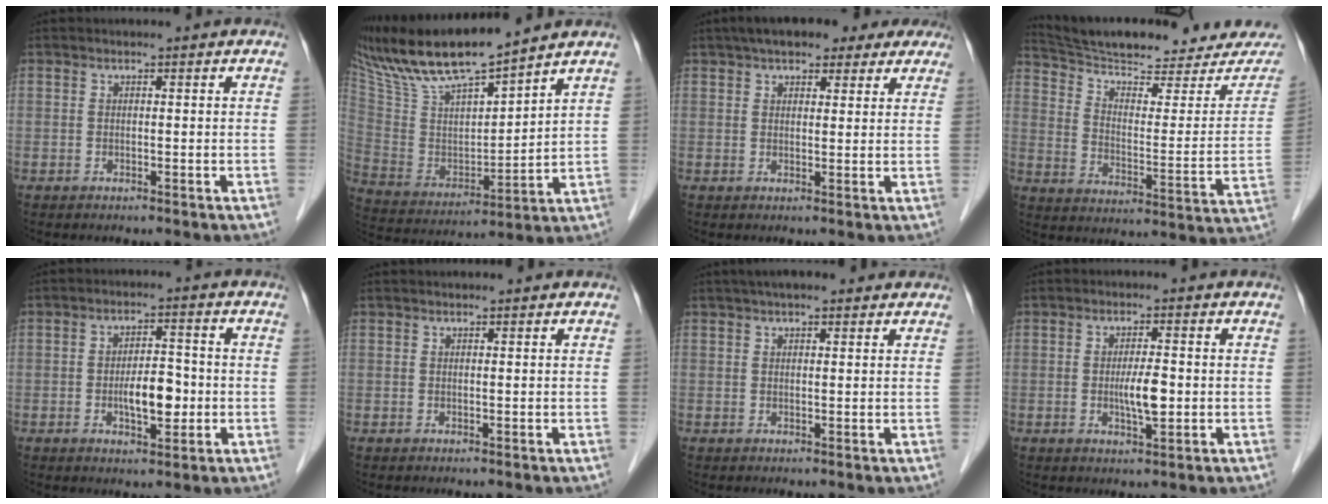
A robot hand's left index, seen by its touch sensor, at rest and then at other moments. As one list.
[{"total": 17.0, "force": [14.8, 1.3, 8.3], "torque": [-0.166, 0.002, 0.286]}, {"total": 12.2, "force": [9.5, 4.8, 6.1], "torque": [-0.072, 0.043, 0.123]}, {"total": 23.1, "force": [21.4, 3.9, 7.7], "torque": [-0.112, -0.043, 0.292]}, {"total": 5.6, "force": [-1.1, 2.1, 5.1], "torque": [-0.088, 0.003, -0.016]}, {"total": 2.0, "force": [1.9, 0.2, 0.6], "torque": [-0.010, 0.022, 0.025]}, {"total": 7.1, "force": [5.7, 1.8, 3.7], "torque": [-0.053, 0.036, 0.082]}, {"total": 3.8, "force": [-0.3, 0.6, 3.7], "torque": [-0.069, -0.004, -0.004]}]